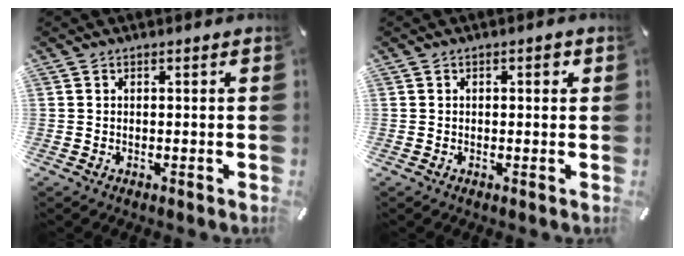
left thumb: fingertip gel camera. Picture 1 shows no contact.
{"total": 1.7, "force": [0.4, 0.8, 1.5], "torque": [-0.022, 0.004, 0.002]}